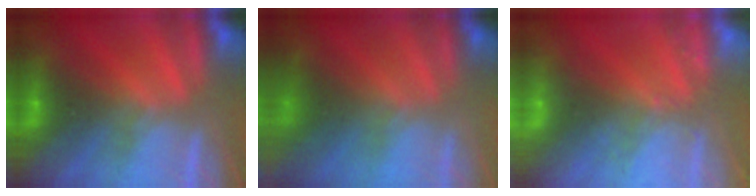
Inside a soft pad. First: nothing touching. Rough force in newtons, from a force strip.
{"total": 7.7}
{"total": 2.4}